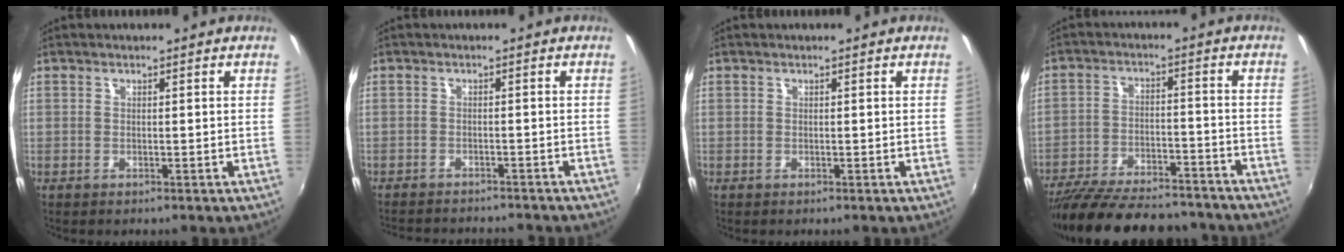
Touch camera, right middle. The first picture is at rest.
{"total": 8.8, "force": [-8.1, 1.6, 3.0], "torque": [-0.073, -0.012, -0.117]}
{"total": 0.0}
{"total": 22.0, "force": [-19.1, 6.0, 9.2], "torque": [-0.183, -0.022, -0.274]}